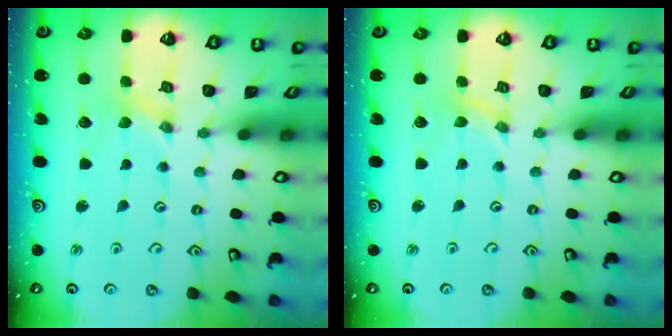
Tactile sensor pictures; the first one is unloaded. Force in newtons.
{"total": 0.0}